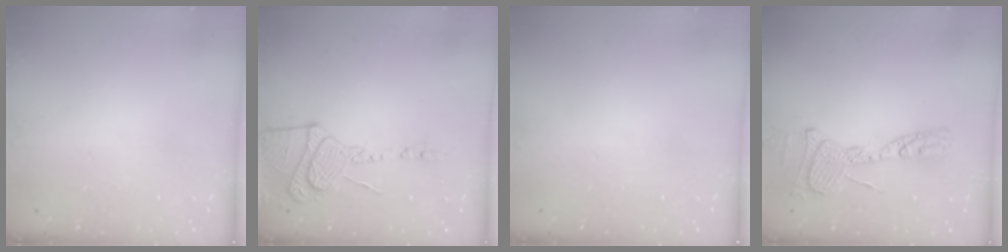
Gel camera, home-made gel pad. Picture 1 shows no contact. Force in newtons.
{"total": 15.2, "press": 15.1, "slide": 2.1}
{"total": 0.0}
{"total": 15.7, "press": 15.6, "slide": 1.4}